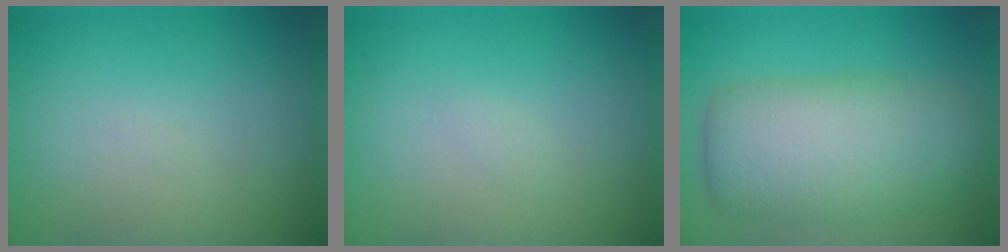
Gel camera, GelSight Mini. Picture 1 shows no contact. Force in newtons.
{"total": 0.6, "press": 0.5, "slide": 0.1}
{"total": 8.0, "press": 8.0, "slide": 0.2}